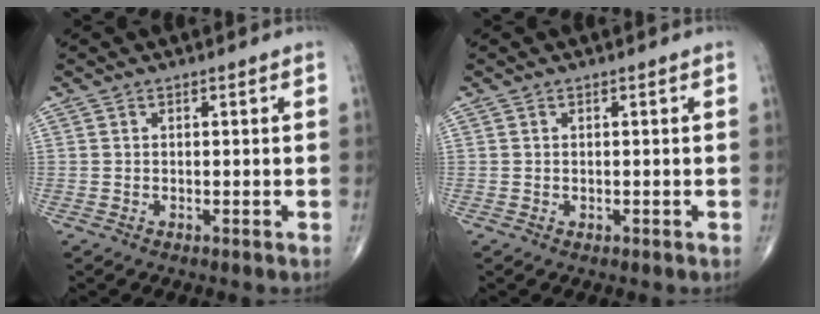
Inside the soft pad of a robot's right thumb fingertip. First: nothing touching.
{"total": 0.0}